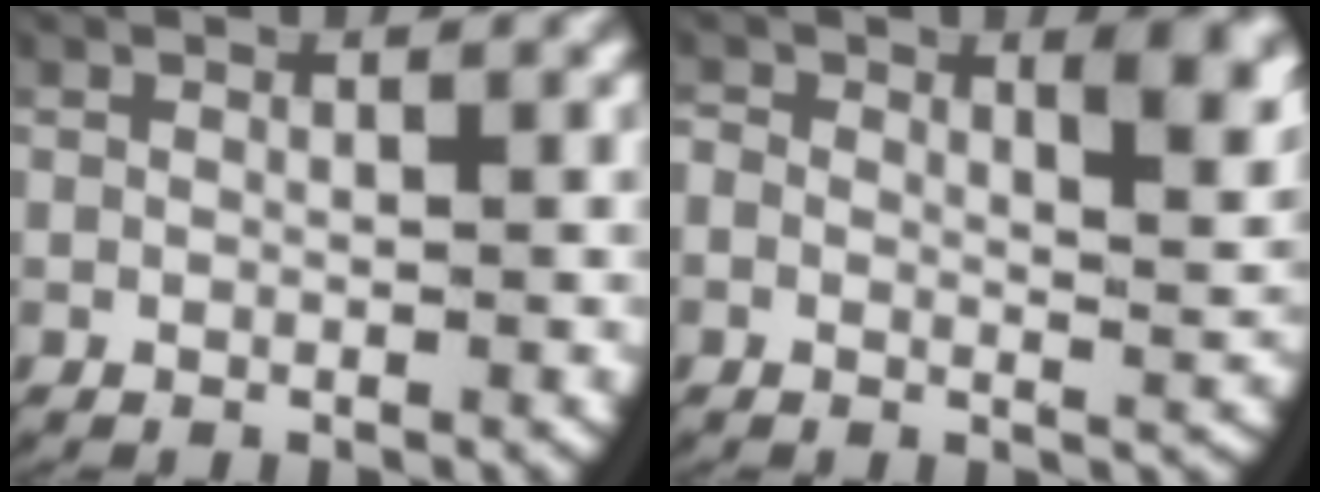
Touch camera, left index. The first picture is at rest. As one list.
[{"total": 4.2, "force": [1.8, 1.8, 3.4], "torque": [-0.052, -0.009, 0.026]}]